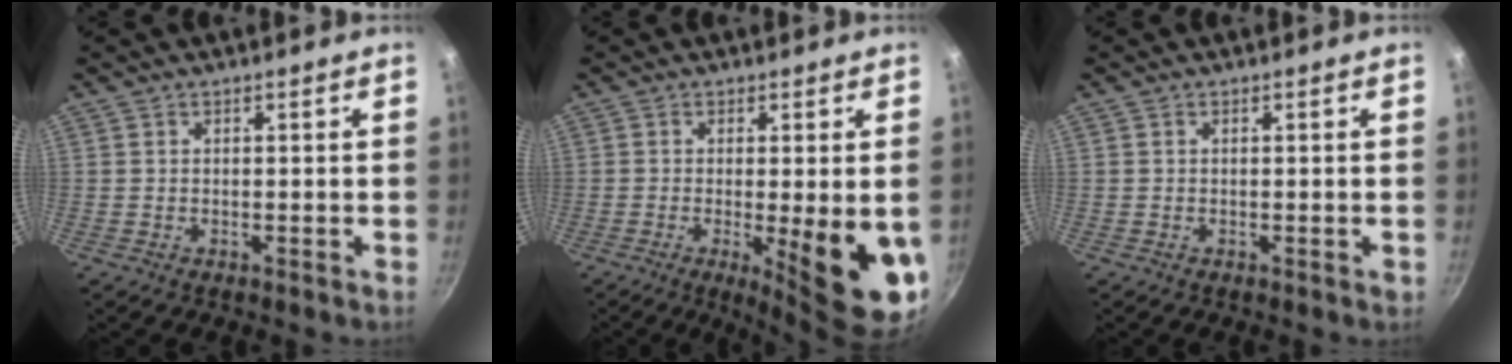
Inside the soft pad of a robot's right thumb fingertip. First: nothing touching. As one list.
[{"total": 13.1, "force": [-2.4, 2.9, 12.5], "torque": [-0.152, -0.014, -0.023]}, {"total": 0.6, "force": [0.0, 0.3, 0.5], "torque": [-0.005, 0.001, 0.001]}]